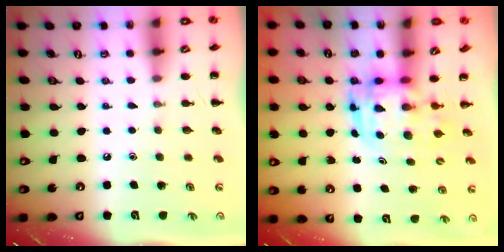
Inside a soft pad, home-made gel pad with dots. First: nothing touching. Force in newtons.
{"total": 3.5, "press": 3.4, "slide": 0.7}